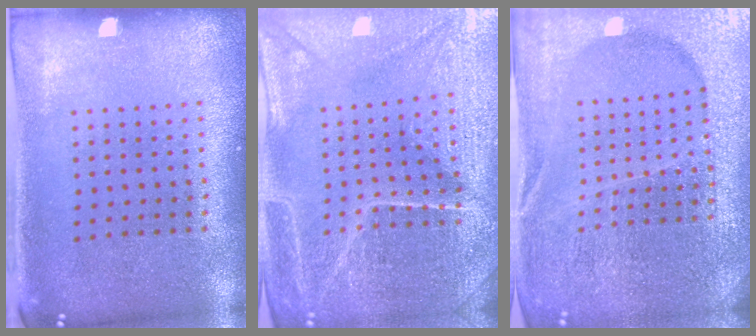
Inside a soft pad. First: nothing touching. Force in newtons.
{"total": 4.7, "press": 4.5, "slide": 1.4}
{"total": 5.3, "press": 4.8, "slide": 2.2}